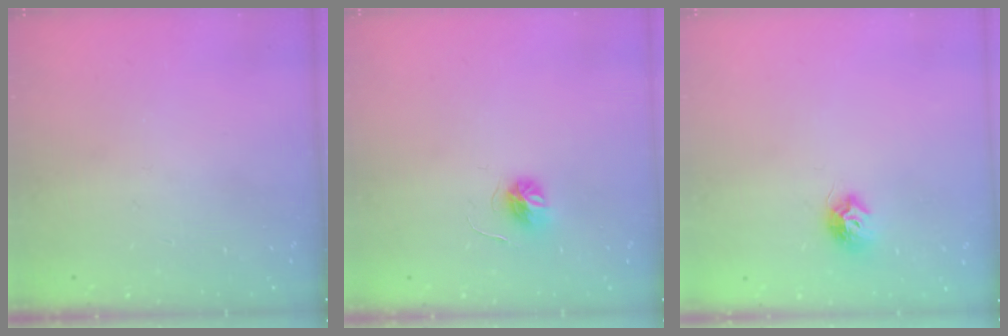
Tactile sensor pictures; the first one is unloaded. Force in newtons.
{"total": 5.2, "press": 5.2, "slide": 0.6}
{"total": 7.5, "press": 7.5, "slide": 0.7}